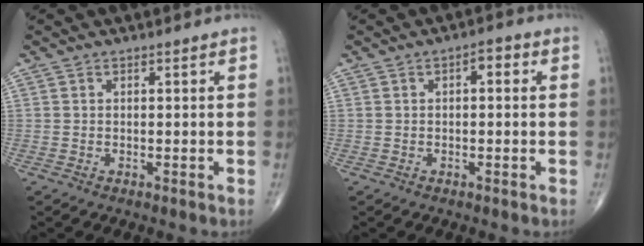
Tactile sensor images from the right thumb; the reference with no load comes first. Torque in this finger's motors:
{"motor_torque": [0.28, 0.17, 0.01, -0.23, -0.01]}